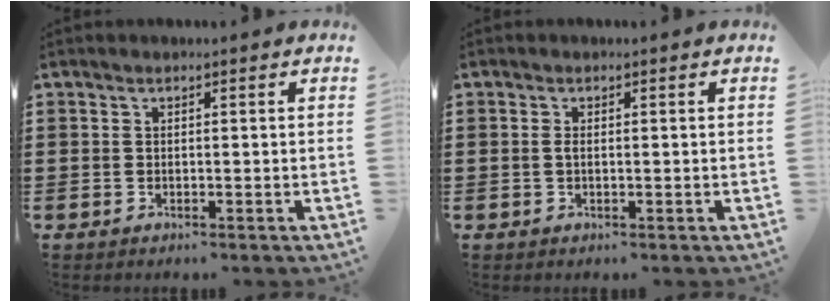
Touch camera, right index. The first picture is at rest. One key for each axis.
{"total": 0.8, "fx": -0.2, "fy": 0.2, "fz": 0.8, "tx": -0.023, "ty": -0.005, "tz": -0.005}